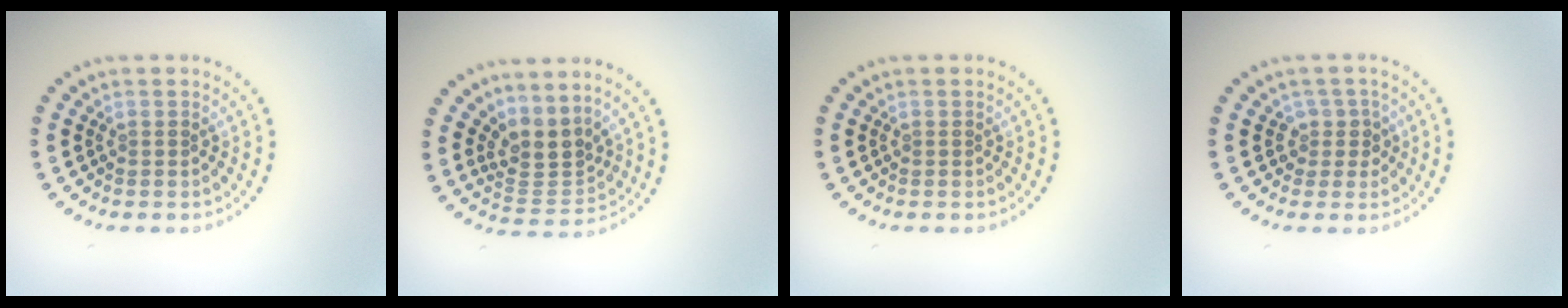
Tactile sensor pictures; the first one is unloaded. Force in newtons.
{"total": 3.4, "press": 2.5, "slide": 2.3}
{"total": 0.0}
{"total": 1.9, "press": 1.5, "slide": 1.1}